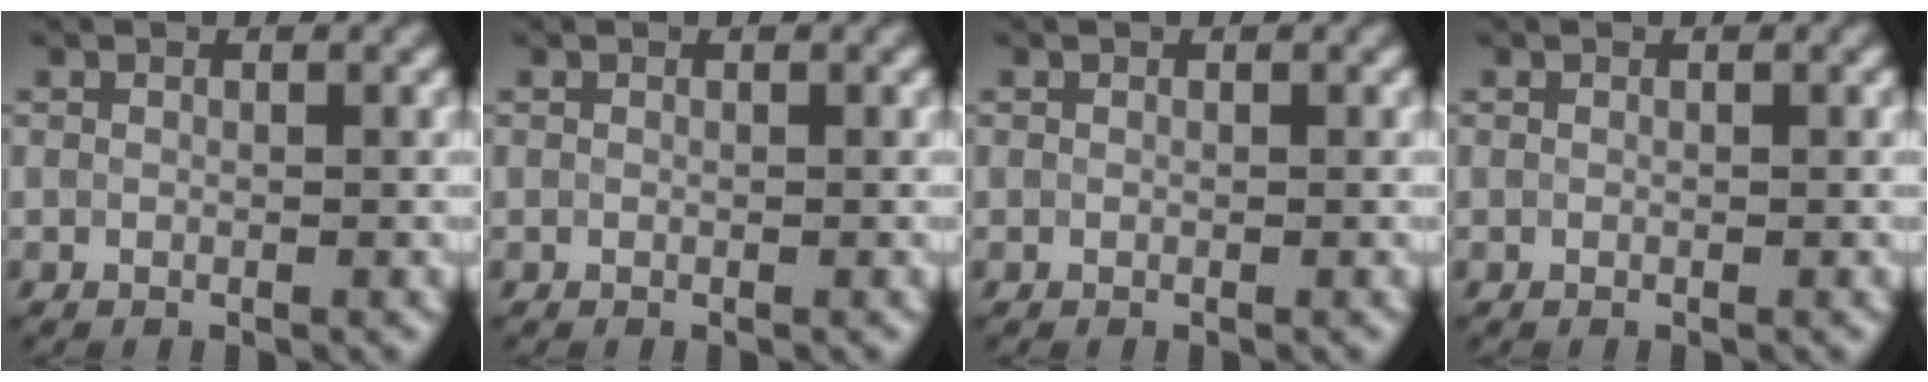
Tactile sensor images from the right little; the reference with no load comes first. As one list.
[{"total": 0.0}, {"total": 0.0}, {"total": 0.0}]